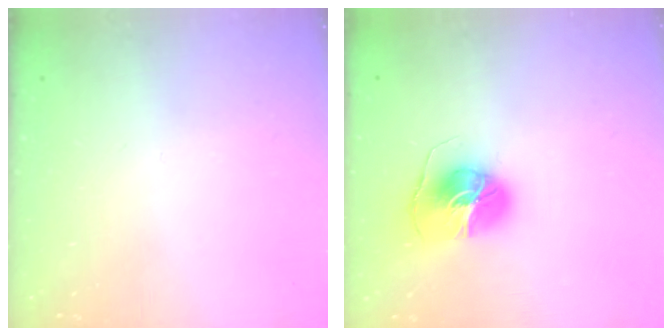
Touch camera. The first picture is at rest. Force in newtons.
{"total": 8.7, "press": 8.7, "slide": 0.7}